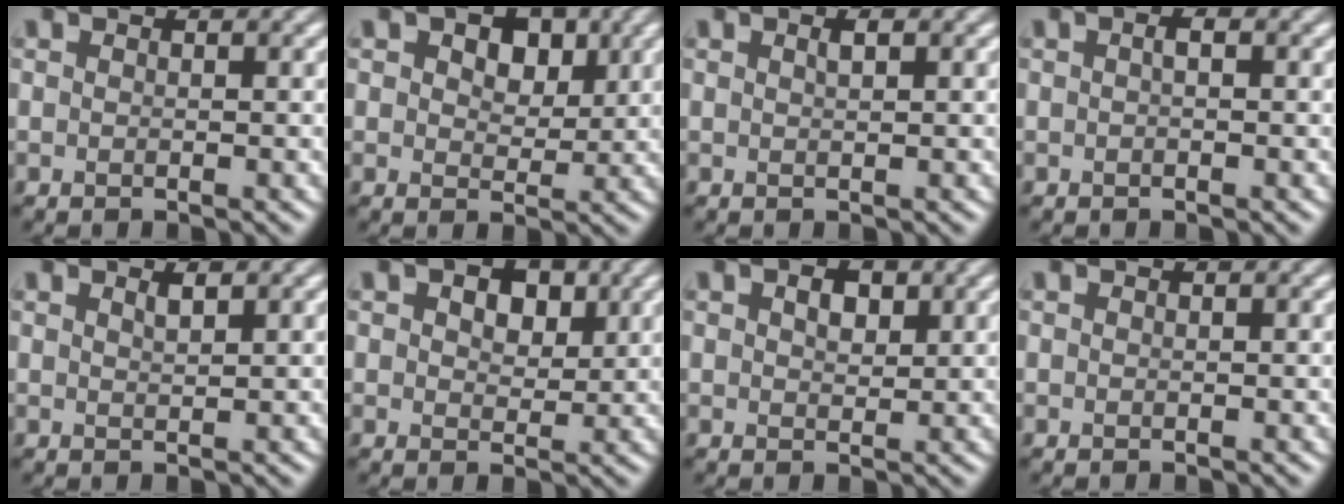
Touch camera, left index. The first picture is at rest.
{"total": 4.6, "force": [1.8, 3.0, 3.0], "torque": [-0.039, 0.004, 0.011]}
{"total": 0.8, "force": [0.4, 0.2, 0.7], "torque": [-0.013, 0.002, 0.007]}
{"total": 0.8, "force": [0.0, 0.2, 0.8], "torque": [-0.016, 0.002, 0.001]}
{"total": 0.9, "force": [0.7, 0.2, 0.6], "torque": [-0.008, 0.000, 0.011]}
{"total": 4.1, "force": [1.8, 2.6, 2.7], "torque": [-0.035, 0.004, 0.016]}
{"total": 2.1, "force": [0.8, 1.3, 1.4], "torque": [-0.023, 0.002, 0.014]}
{"total": 0.0}